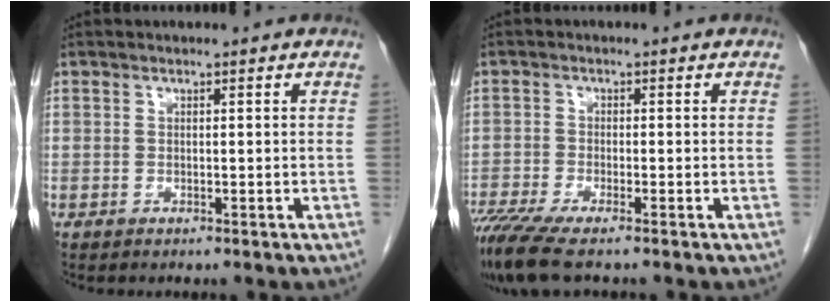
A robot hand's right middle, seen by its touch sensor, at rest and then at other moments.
{"total": 7.0, "force": [-5.4, 0.3, 4.4], "torque": [-0.081, -0.019, -0.098]}